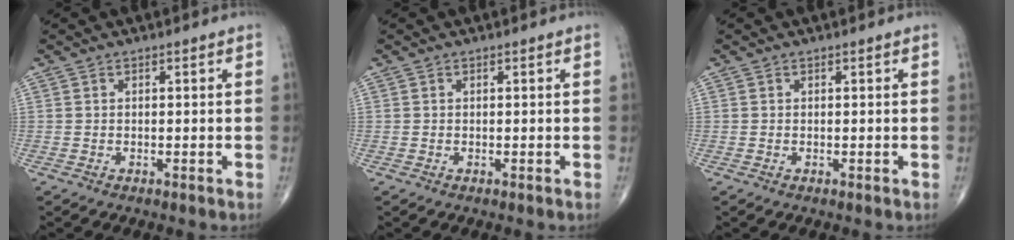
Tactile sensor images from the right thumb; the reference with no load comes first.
{"total": 0.0}
{"total": 0.0}